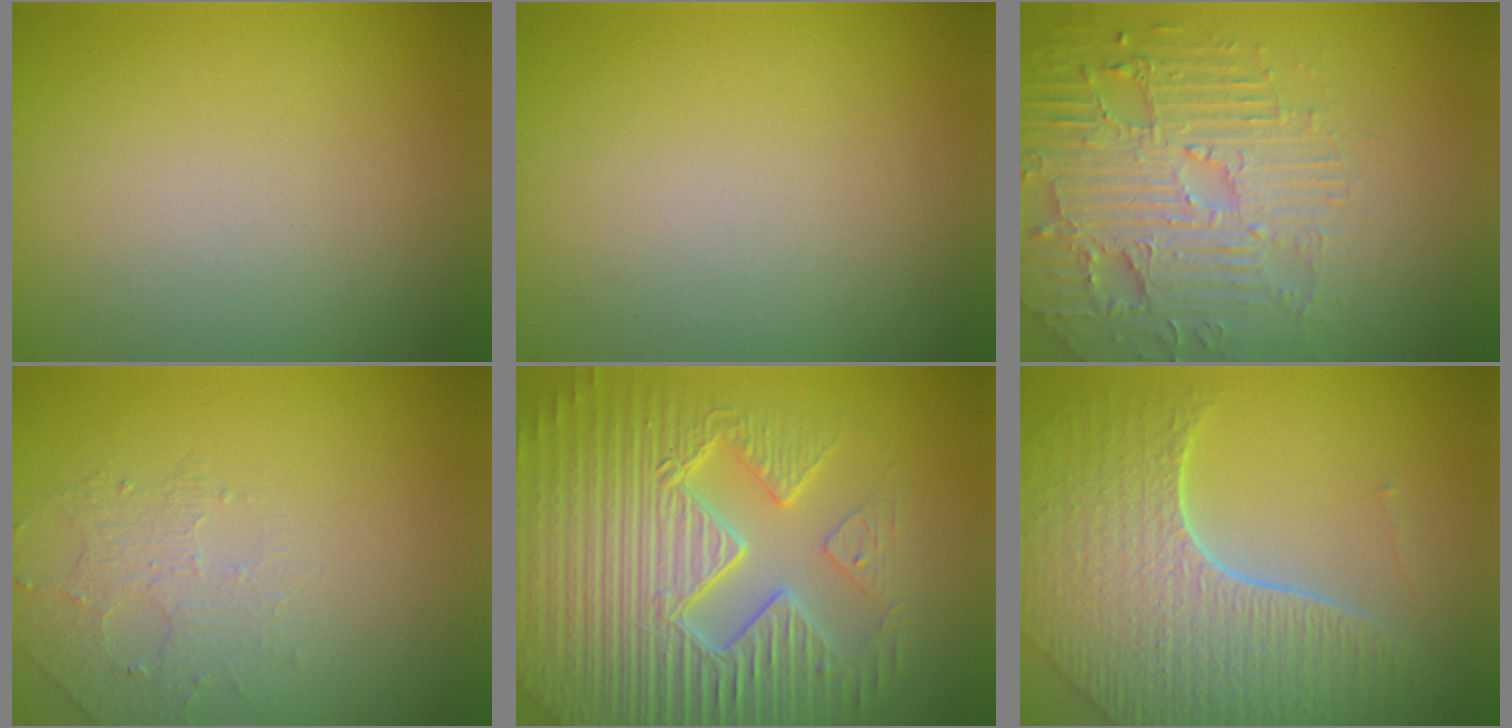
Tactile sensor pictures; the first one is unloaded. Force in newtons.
{"total": 0.0}
{"total": 6.5, "press": 5.1, "slide": 4.0}
{"total": 1.5, "press": 1.0, "slide": 1.1}
{"total": 9.8, "press": 6.9, "slide": 7.0}
{"total": 7.8, "press": 5.6, "slide": 5.4}